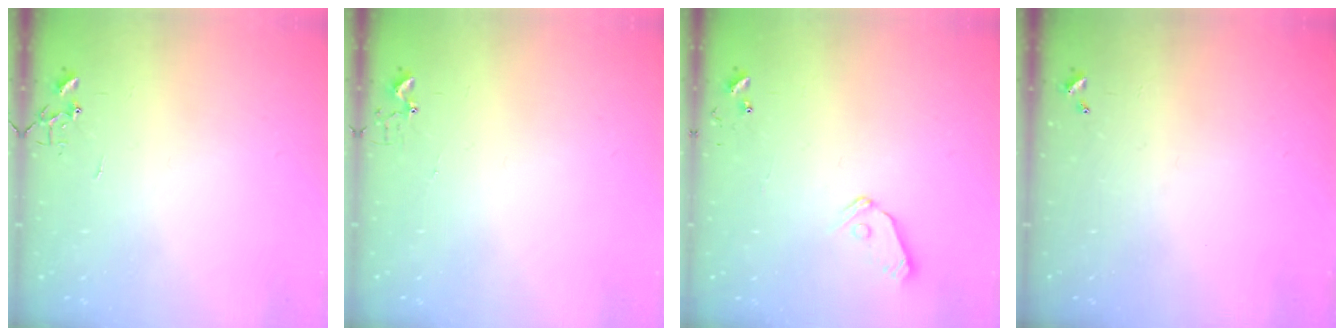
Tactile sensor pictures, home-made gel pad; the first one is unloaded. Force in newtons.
{"total": 2.9, "press": 2.9, "slide": 0.3}
{"total": 7.1, "press": 7.1, "slide": 0.5}
{"total": 0.0}